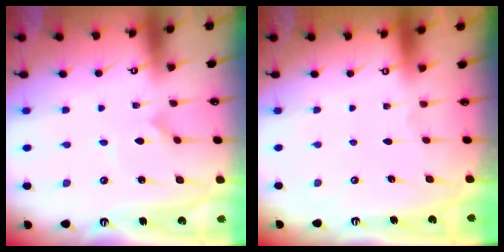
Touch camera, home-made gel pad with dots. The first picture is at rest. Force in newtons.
{"total": 0.0}